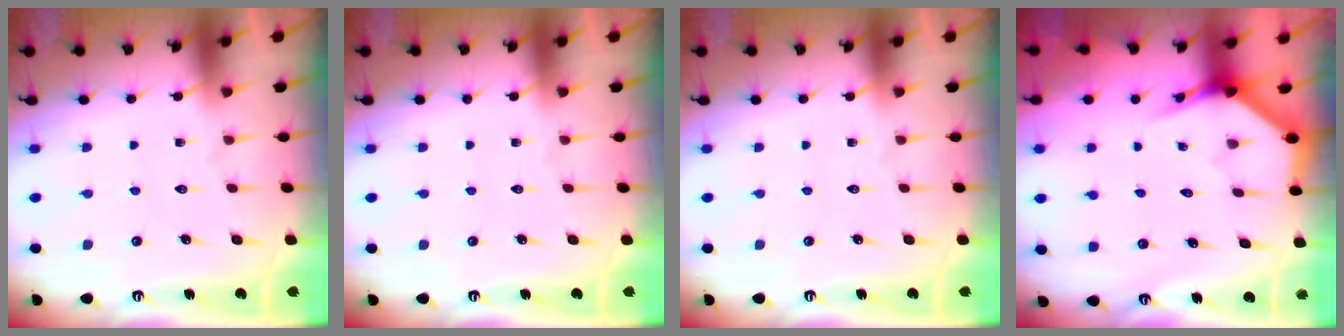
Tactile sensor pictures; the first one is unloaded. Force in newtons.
{"total": 0.0}
{"total": 0.0}
{"total": 4.0, "press": 4.0, "slide": 0.2}